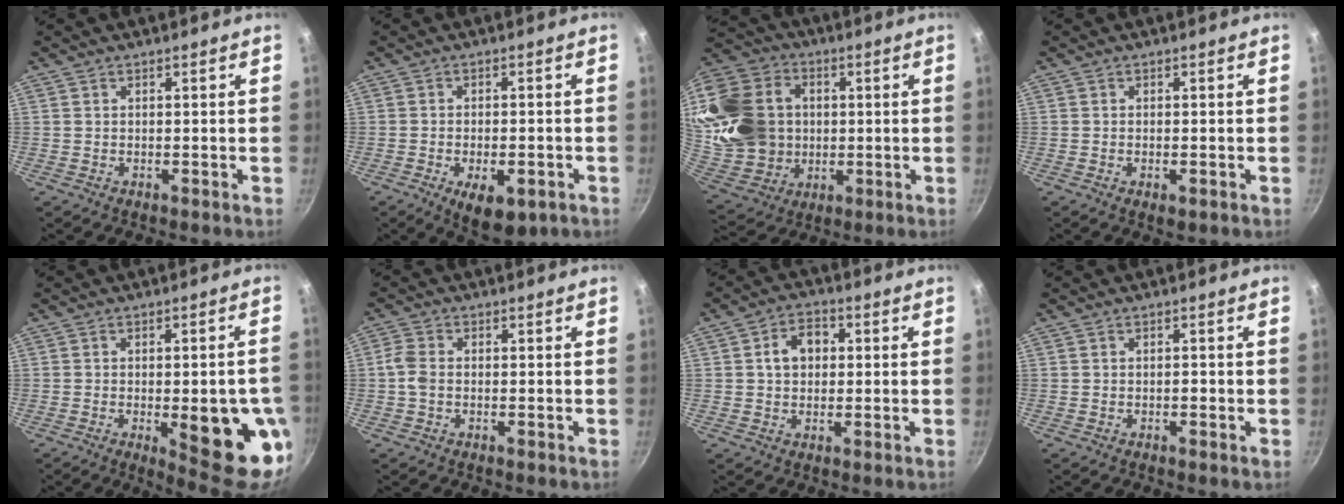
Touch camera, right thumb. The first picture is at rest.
{"total": 9.1, "force": [-3.8, 4.4, 6.9], "torque": [-0.082, 0.011, -0.043]}
{"total": 24.8, "force": [2.7, 20.2, 14.1], "torque": [-0.288, 0.015, 0.064]}
{"total": 2.0, "force": [-0.7, 0.9, 1.6], "torque": [-0.027, -0.004, -0.011]}
{"total": 14.7, "force": [-3.4, 4.3, 13.7], "torque": [-0.145, 0.003, -0.037]}
{"total": 3.2, "force": [-0.5, 2.2, 2.2], "torque": [-0.052, 0.009, -0.018]}
{"total": 6.3, "force": [0.9, 4.8, 4.0], "torque": [-0.037, 0.015, 0.007]}
{"total": 0.9, "force": [-0.3, 0.4, 0.7], "torque": [-0.010, 0.003, -0.007]}